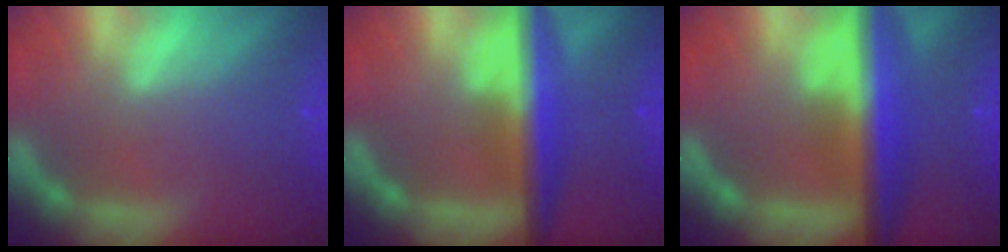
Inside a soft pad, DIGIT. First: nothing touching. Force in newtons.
{"total": 7.4}
{"total": 9.5}